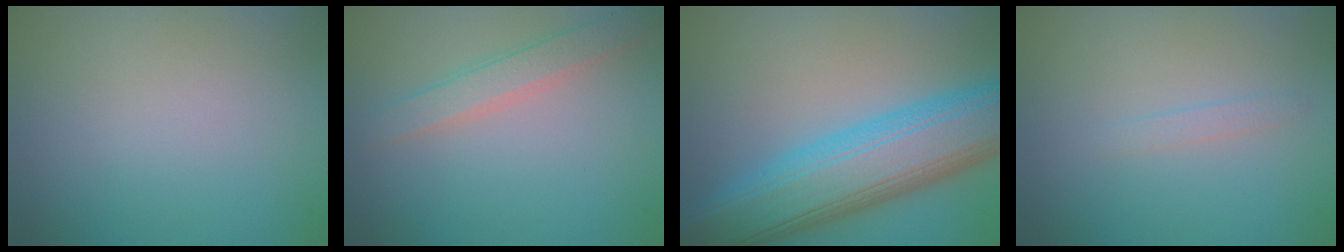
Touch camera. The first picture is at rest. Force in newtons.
{"total": 2.4, "press": 2.4, "slide": 0.1}
{"total": 10.8, "press": 10.8, "slide": 0.2}
{"total": 0.8, "press": 0.8, "slide": 0.0}